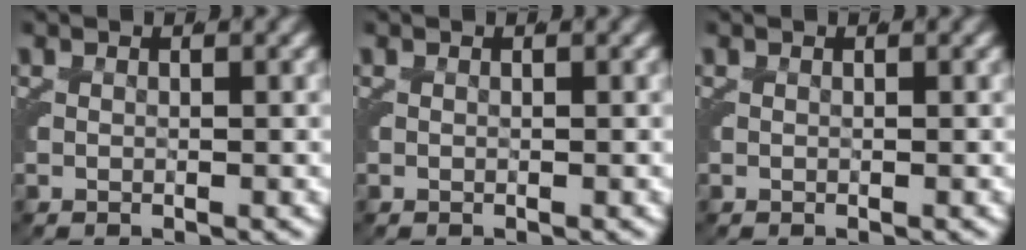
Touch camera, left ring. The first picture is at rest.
{"total": 0.0}
{"total": 0.0}